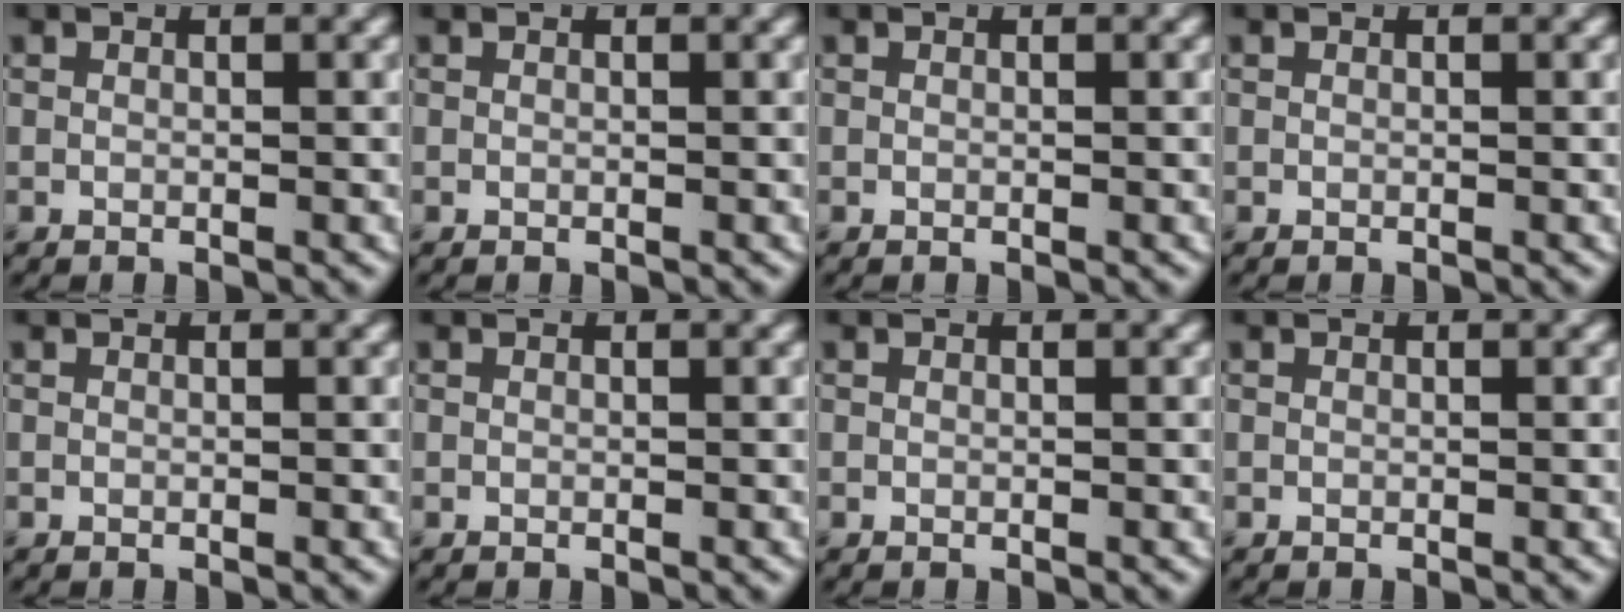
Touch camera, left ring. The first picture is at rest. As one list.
[{"total": 0.0}, {"total": 0.0}, {"total": 0.0}, {"total": 0.0}, {"total": 0.0}, {"total": 0.0}, {"total": 0.0}]